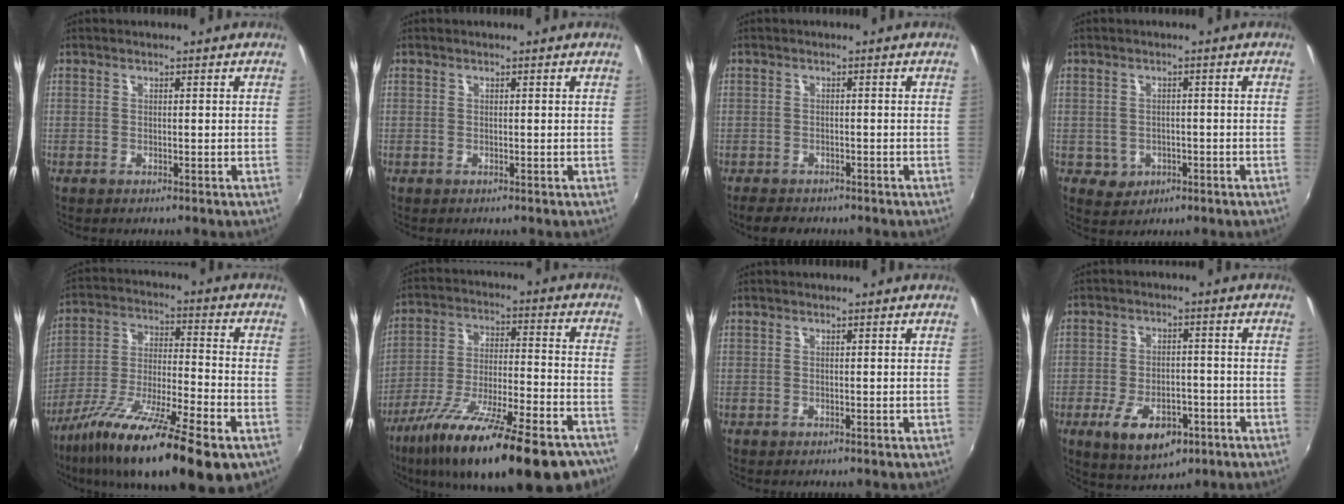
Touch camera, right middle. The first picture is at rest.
{"total": 0.0}
{"total": 3.6, "force": [-3.0, 1.7, 1.1], "torque": [-0.033, -0.009, -0.051]}
{"total": 4.6, "force": [-1.2, 4.2, 1.4], "torque": [-0.043, 0.001, -0.005]}
{"total": 21.9, "force": [-13.4, 4.6, 16.8], "torque": [-0.296, -0.041, -0.231]}
{"total": 28.9, "force": [-21.2, 7.1, 18.2], "torque": [-0.305, -0.062, -0.314]}
{"total": 0.0}
{"total": 11.1, "force": [-5.6, 5.9, 7.6], "torque": [-0.162, -0.017, -0.082]}